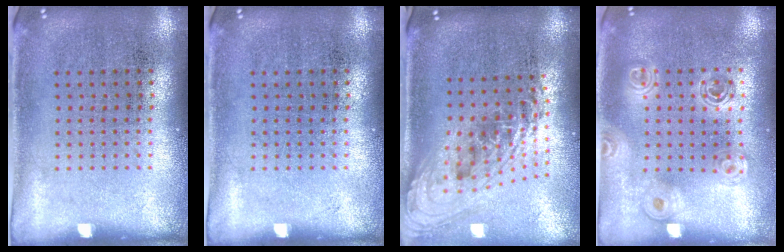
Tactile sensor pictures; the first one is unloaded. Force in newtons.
{"total": 0.0}
{"total": 2.3, "press": 1.7, "slide": 1.6}
{"total": 1.7, "press": 1.5, "slide": 0.7}